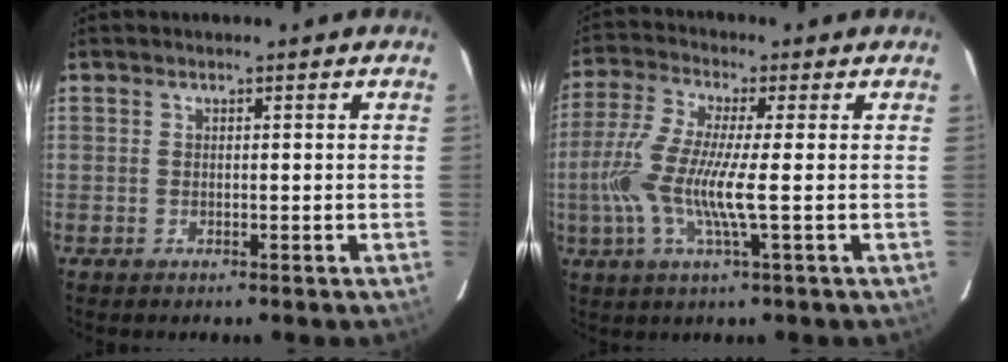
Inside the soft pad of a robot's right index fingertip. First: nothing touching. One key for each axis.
{"total": 10.9, "fx": -1.7, "fy": 0.6, "fz": 10.7, "tx": -0.227, "ty": -0.005, "tz": -0.037}